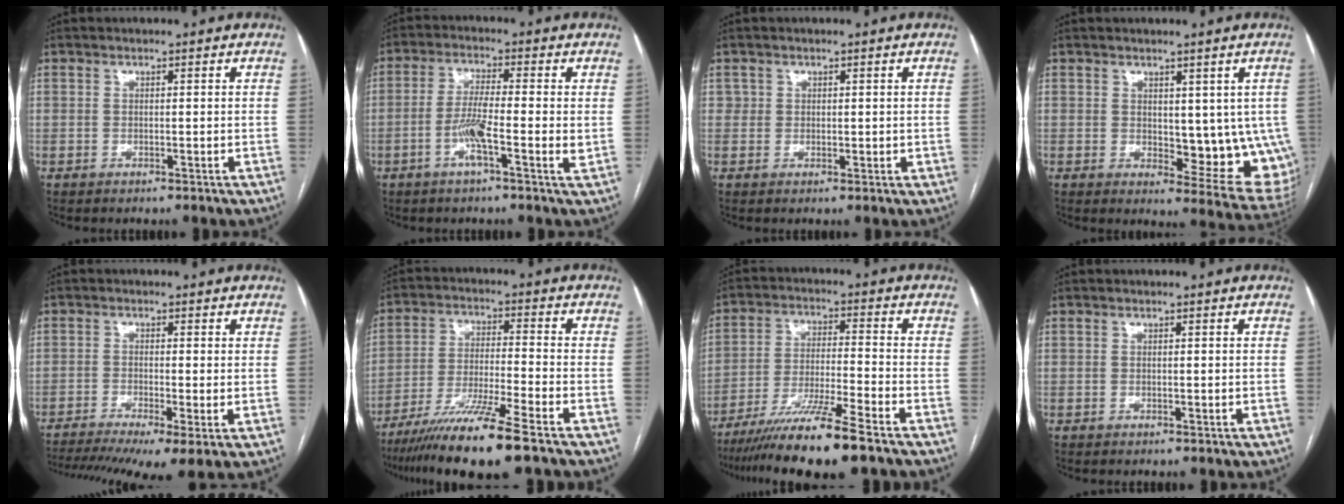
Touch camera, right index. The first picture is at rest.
{"total": 6.8, "force": [-1.7, 0.2, 6.6], "torque": [-0.126, -0.002, -0.038]}
{"total": 1.9, "force": [0.6, 1.7, 0.6], "torque": [-0.004, 0.000, 0.011]}
{"total": 11.2, "force": [0.5, 5.2, 9.9], "torque": [-0.105, -0.015, 0.017]}
{"total": 13.3, "force": [-8.6, 2.3, 9.9], "torque": [-0.175, -0.019, -0.133]}
{"total": 13.0, "force": [-9.4, -1.0, 9.0], "torque": [-0.166, -0.038, -0.165]}
{"total": 12.8, "force": [-9.7, -1.2, 8.3], "torque": [-0.146, -0.032, -0.167]}
{"total": 0.0}